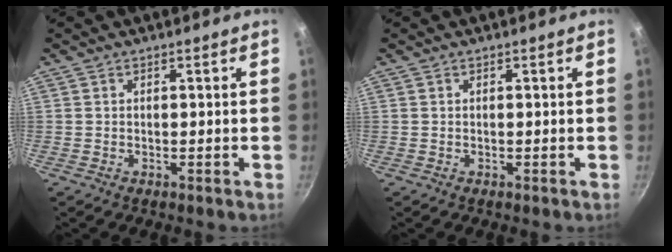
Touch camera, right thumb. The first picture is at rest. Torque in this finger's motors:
{"motor_torque": [-0.01, -0.01, 0.01, 0.00, 0.00]}